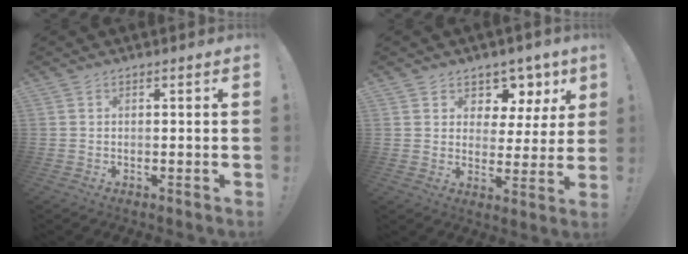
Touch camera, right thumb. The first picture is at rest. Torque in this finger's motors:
{"motor_torque": [0.02, 1.10, 0.01, 0.06, 0.01]}